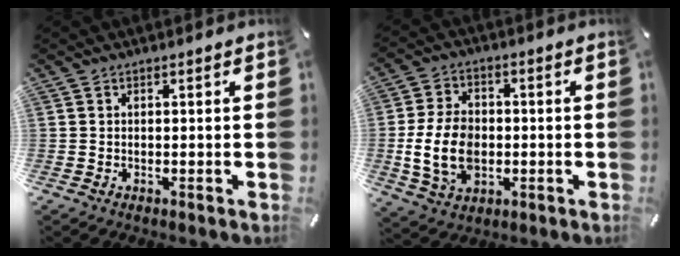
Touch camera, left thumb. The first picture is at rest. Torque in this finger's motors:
{"motor_torque": [0.14, 1.33, 0.81, 0.71, 0.22]}